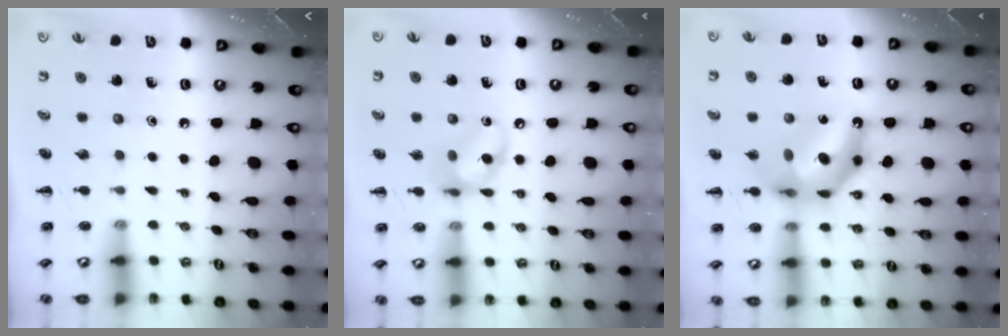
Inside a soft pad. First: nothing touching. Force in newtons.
{"total": 9.5, "press": 9.5, "slide": 1.2}
{"total": 12.0, "press": 11.4, "slide": 3.5}